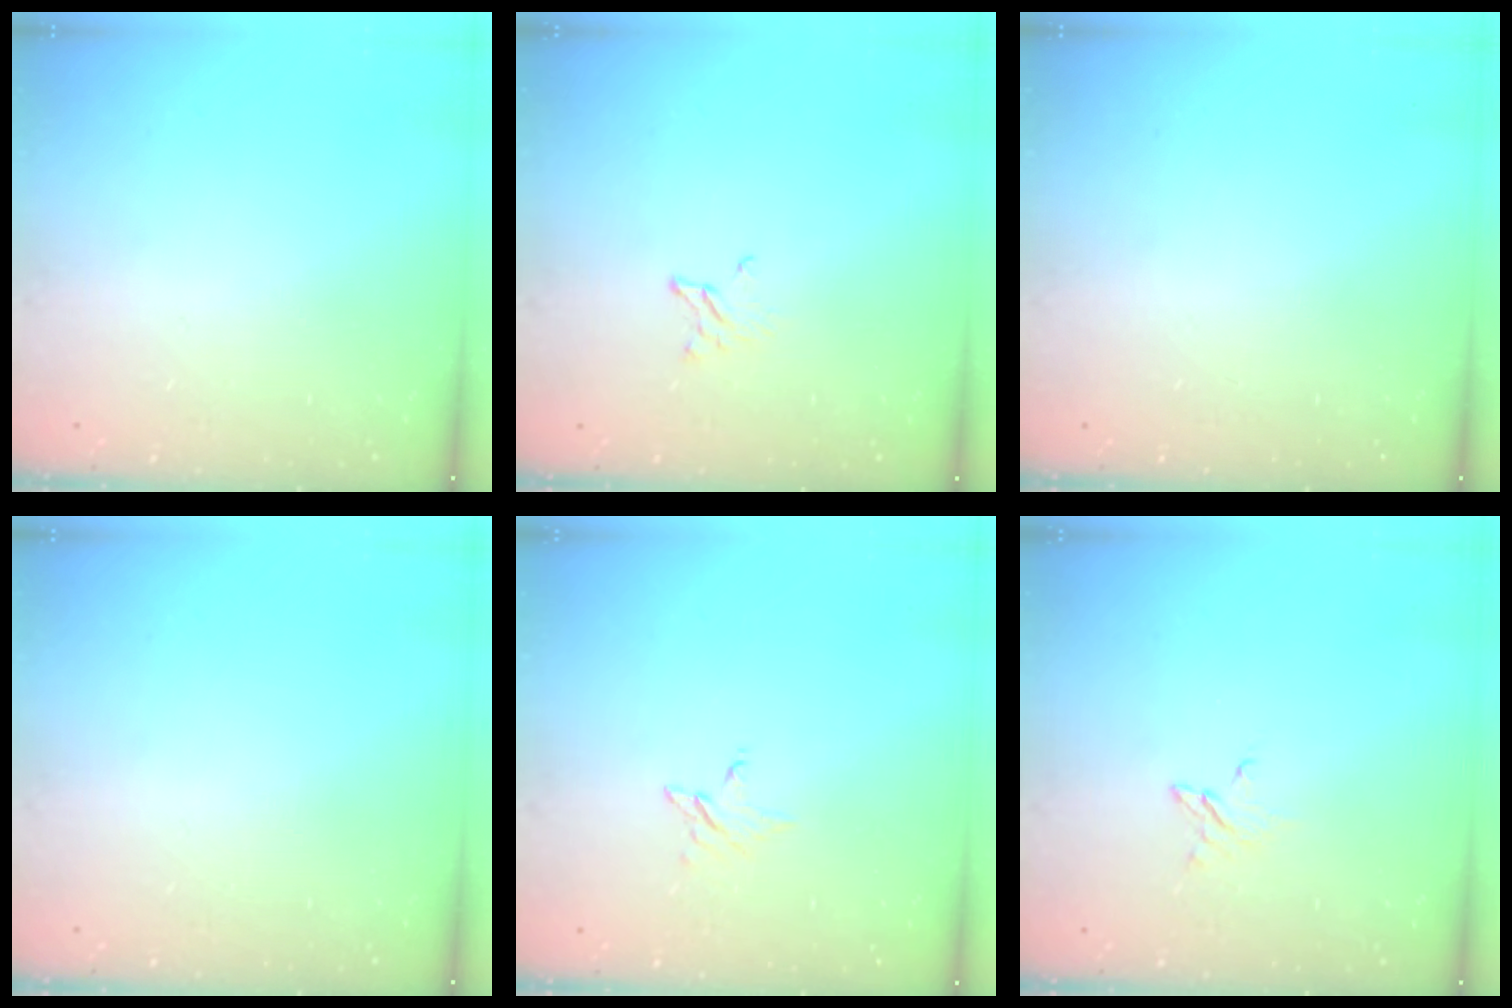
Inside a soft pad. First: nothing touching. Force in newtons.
{"total": 1.9, "press": 1.9, "slide": 0.3}
{"total": 0.0}
{"total": 0.0}
{"total": 2.8, "press": 2.8, "slide": 0.3}
{"total": 2.7, "press": 2.7, "slide": 0.3}